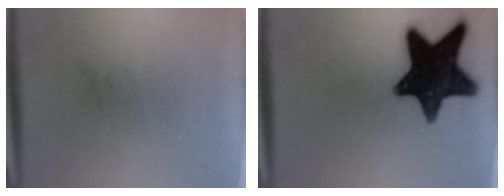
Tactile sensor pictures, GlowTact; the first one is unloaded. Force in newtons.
{"total": 16.9}